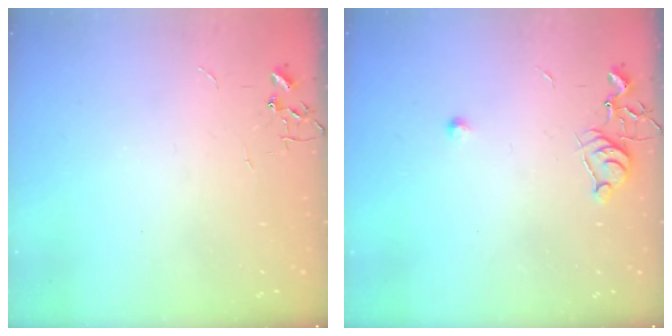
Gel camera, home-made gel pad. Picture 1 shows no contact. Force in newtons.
{"total": 6.3, "press": 6.2, "slide": 0.8}